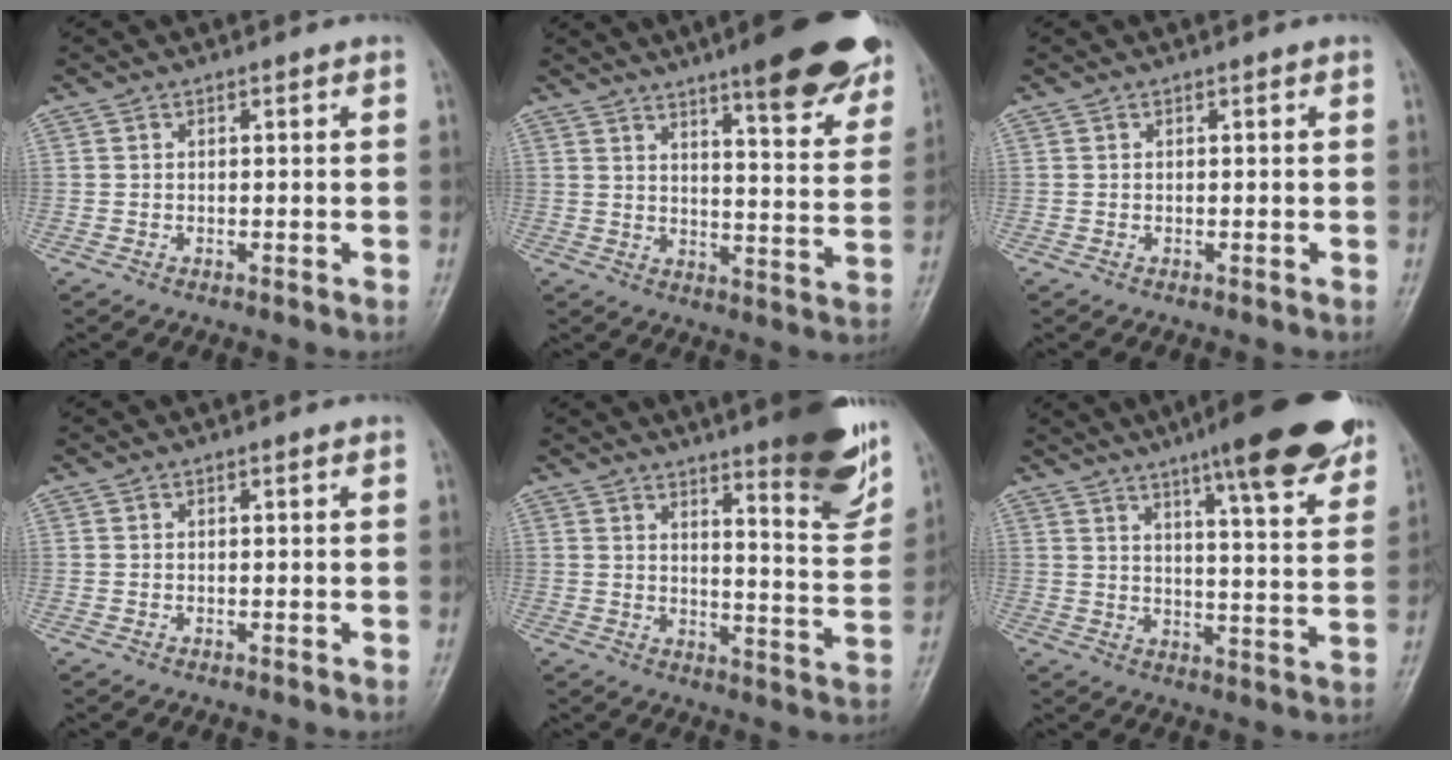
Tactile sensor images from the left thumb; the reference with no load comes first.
{"total": 18.2, "force": [12.1, 3.9, 13.0], "torque": [-0.135, -0.060, 0.158]}
{"total": 0.0}
{"total": 0.0}
{"total": 15.8, "force": [10.8, 3.1, 11.2], "torque": [-0.120, -0.076, 0.146]}
{"total": 18.5, "force": [12.4, 3.3, 13.3], "torque": [-0.156, -0.051, 0.166]}